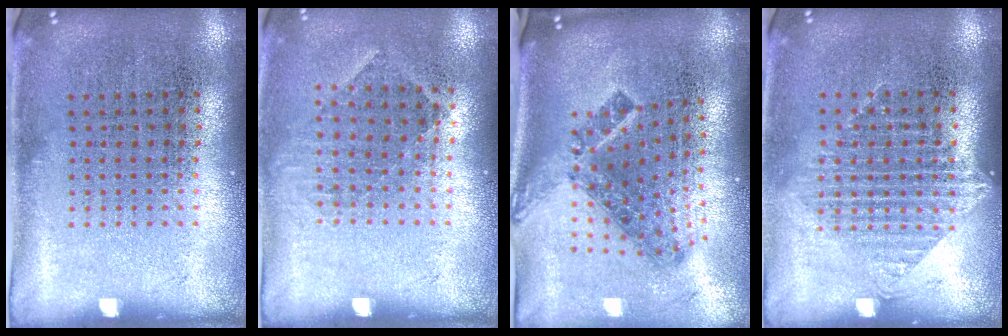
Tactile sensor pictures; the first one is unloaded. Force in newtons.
{"total": 0.8, "press": 0.7, "slide": 0.4}
{"total": 1.7, "press": 1.3, "slide": 1.2}
{"total": 1.2, "press": 1.1, "slide": 0.5}